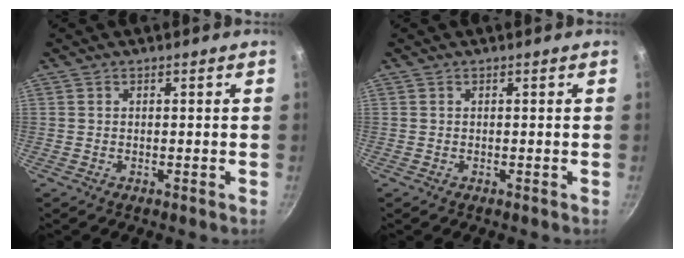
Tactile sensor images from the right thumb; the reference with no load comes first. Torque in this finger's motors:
{"motor_torque": [-0.07, 0.06, -0.04, 0.04, 0.00]}